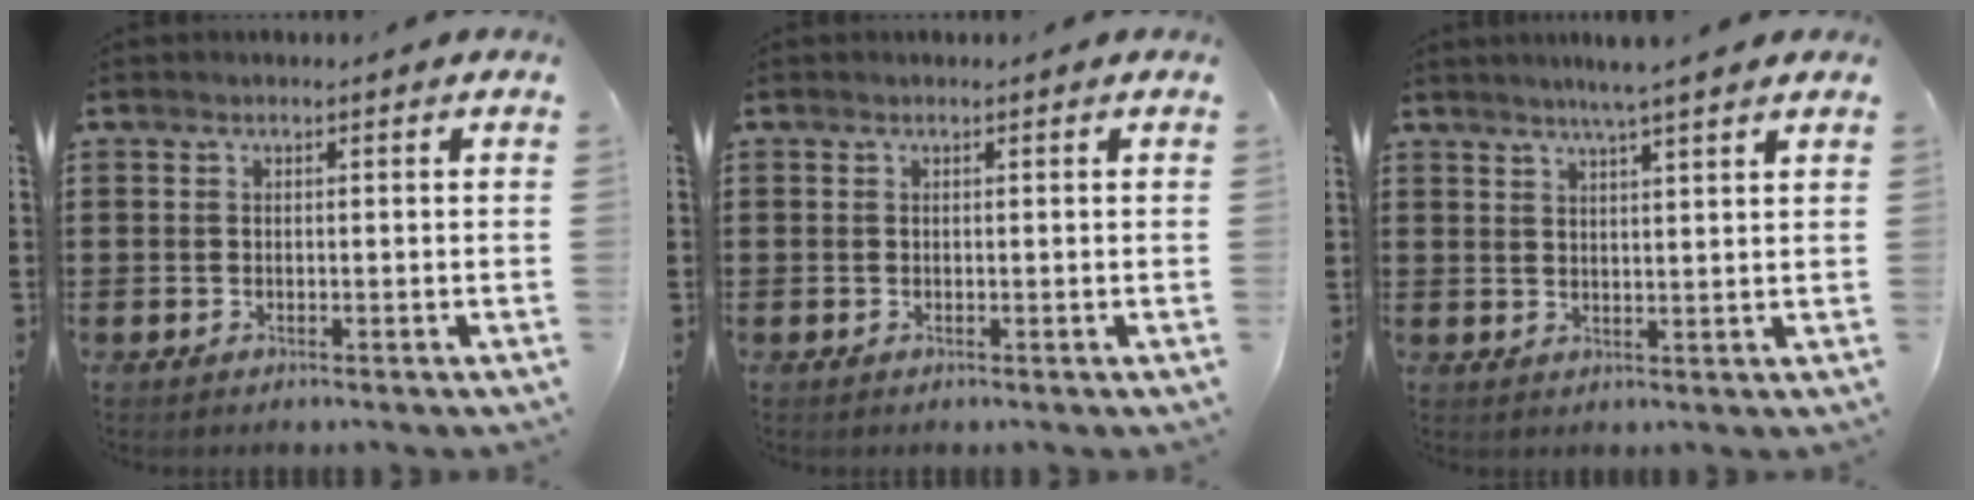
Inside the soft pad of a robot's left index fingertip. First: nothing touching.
{"total": 0.0}
{"total": 4.2, "force": [3.6, -0.8, 2.1], "torque": [-0.050, -0.008, 0.063]}